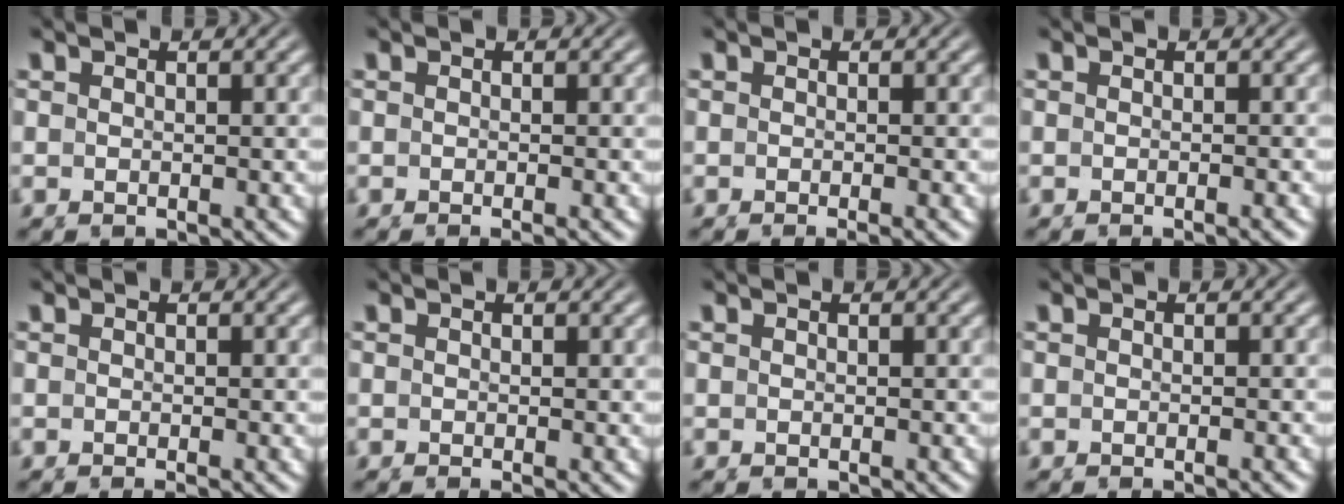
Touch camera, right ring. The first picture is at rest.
{"total": 1.4, "force": [-1.0, 0.0, 1.0], "torque": [-0.009, 0.004, -0.019]}
{"total": 1.8, "force": [-1.3, 0.0, 1.2], "torque": [-0.011, 0.004, -0.022]}
{"total": 1.2, "force": [-0.8, -0.1, 0.8], "torque": [-0.008, 0.006, -0.017]}
{"total": 0.9, "force": [-0.6, 0.0, 0.7], "torque": [-0.003, 0.003, -0.012]}
{"total": 0.6, "force": [-0.3, -0.1, 0.6], "torque": [-0.004, -0.001, -0.004]}
{"total": 0.0}
{"total": 0.8, "force": [-0.5, -0.1, 0.6], "torque": [-0.007, 0.004, -0.011]}